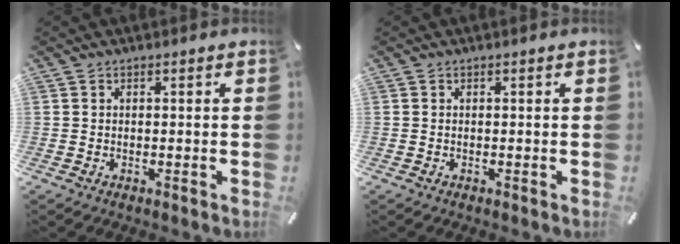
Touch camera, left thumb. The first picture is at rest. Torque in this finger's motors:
{"motor_torque": [-0.20, 0.22, 0.11, -0.02, -0.02]}